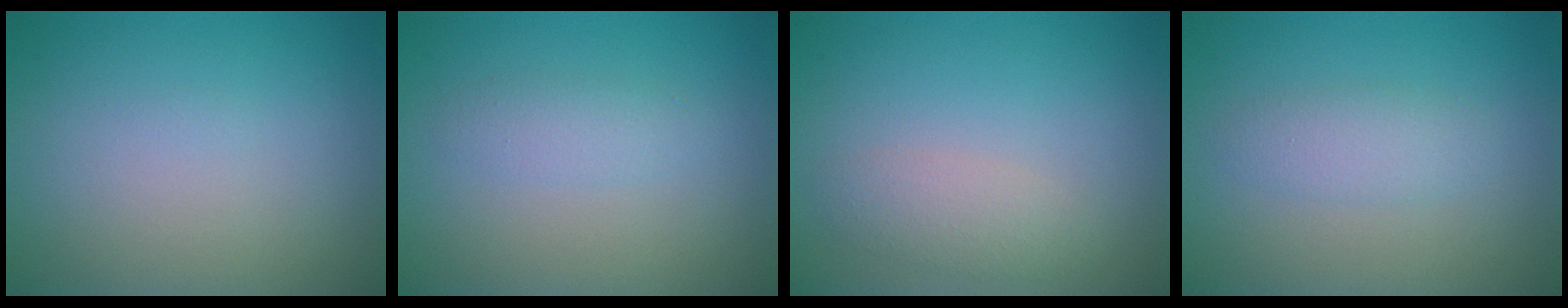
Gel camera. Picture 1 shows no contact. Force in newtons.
{"total": 1.6, "press": 1.6, "slide": 0.1}
{"total": 2.1, "press": 2.0, "slide": 0.1}
{"total": 2.0, "press": 2.0, "slide": 0.0}